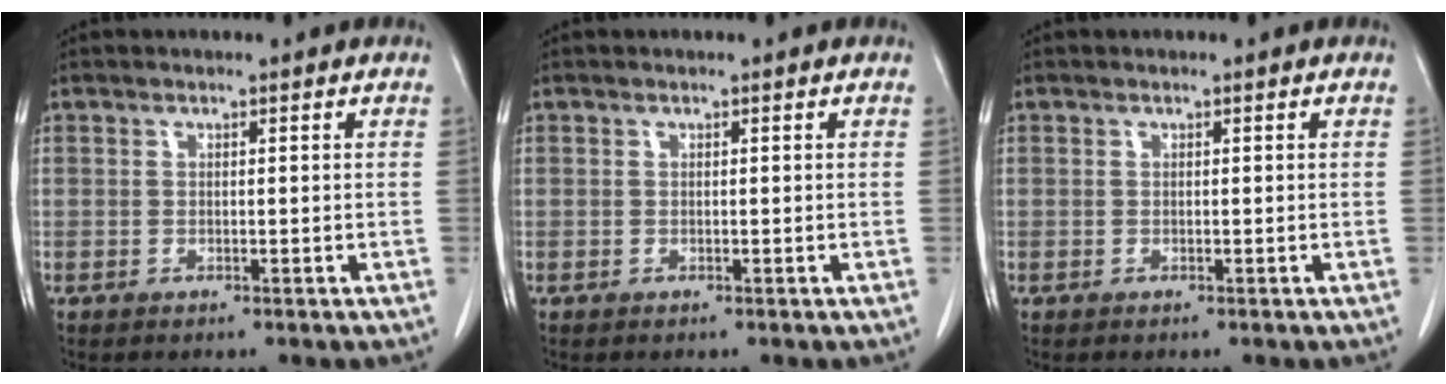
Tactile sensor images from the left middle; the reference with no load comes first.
{"total": 0.0}
{"total": 0.0}